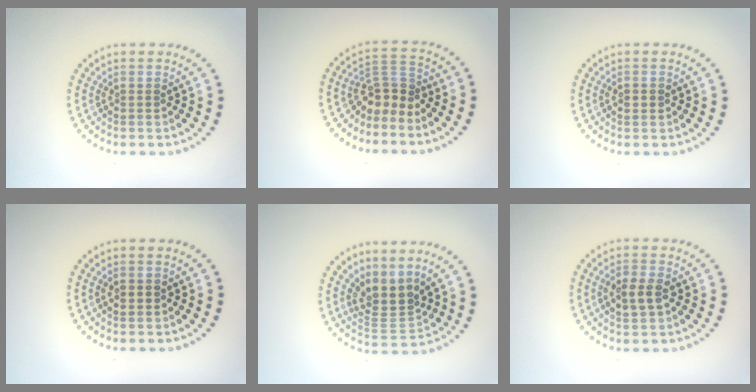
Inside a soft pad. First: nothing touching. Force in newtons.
{"total": 3.0, "press": 2.2, "slide": 2.0}
{"total": 1.3, "press": 1.3, "slide": 0.2}
{"total": 1.4, "press": 1.4, "slide": 0.2}
{"total": 3.3, "press": 2.5, "slide": 2.2}
{"total": 2.8, "press": 2.8, "slide": 0.3}